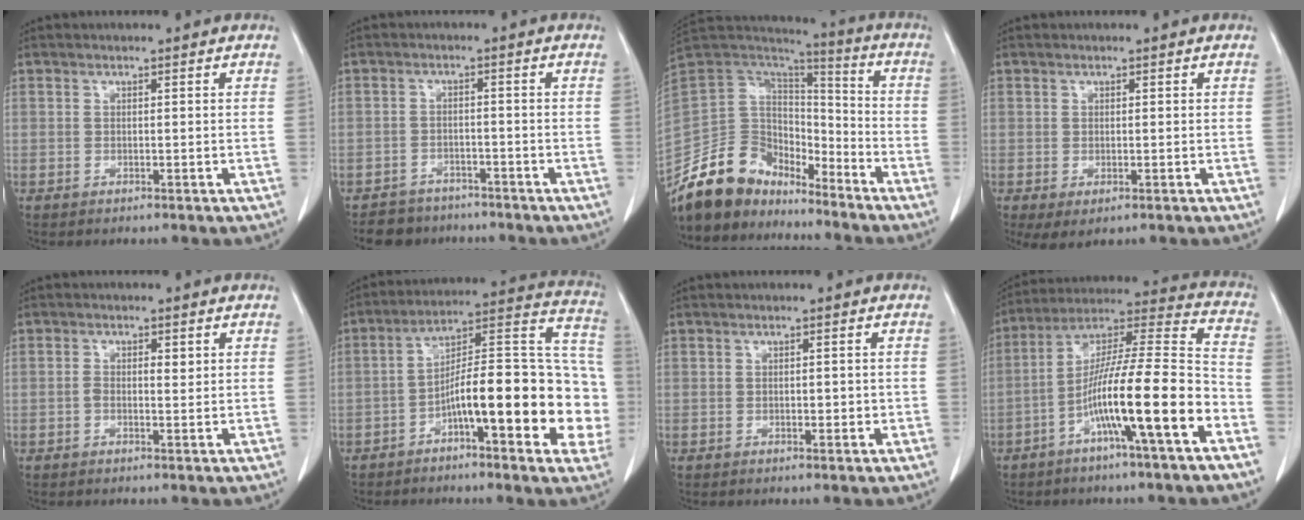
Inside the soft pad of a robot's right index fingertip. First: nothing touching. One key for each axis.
{"total": 7.4, "fx": -6.2, "fy": 3.9, "fz": 1.2, "tx": -0.021, "ty": 0.004, "tz": -0.093}
{"total": 18.3, "fx": -15.1, "fy": 8.6, "fz": 6.0, "tx": -0.118, "ty": 0.045, "tz": -0.273}
{"total": 4.6, "fx": -1.5, "fy": 2.5, "fz": 3.6, "tx": -0.081, "ty": -0.012, "tz": -0.020}
{"total": 3.0, "fx": 0.3, "fy": 1.6, "fz": 2.6, "tx": -0.053, "ty": 0.014, "tz": 0.007}
{"total": 21.5, "fx": -5.2, "fy": 5.5, "fz": 20.2, "tx": -0.228, "ty": 0.048, "tz": -0.067}
{"total": 2.0, "fx": -0.2, "fy": 1.1, "fz": 1.6, "tx": -0.032, "ty": 0.003, "tz": 0.001}
{"total": 18.2, "fx": -7.2, "fy": 0.7, "fz": 16.8, "tx": -0.288, "ty": 0.005, "tz": -0.126}